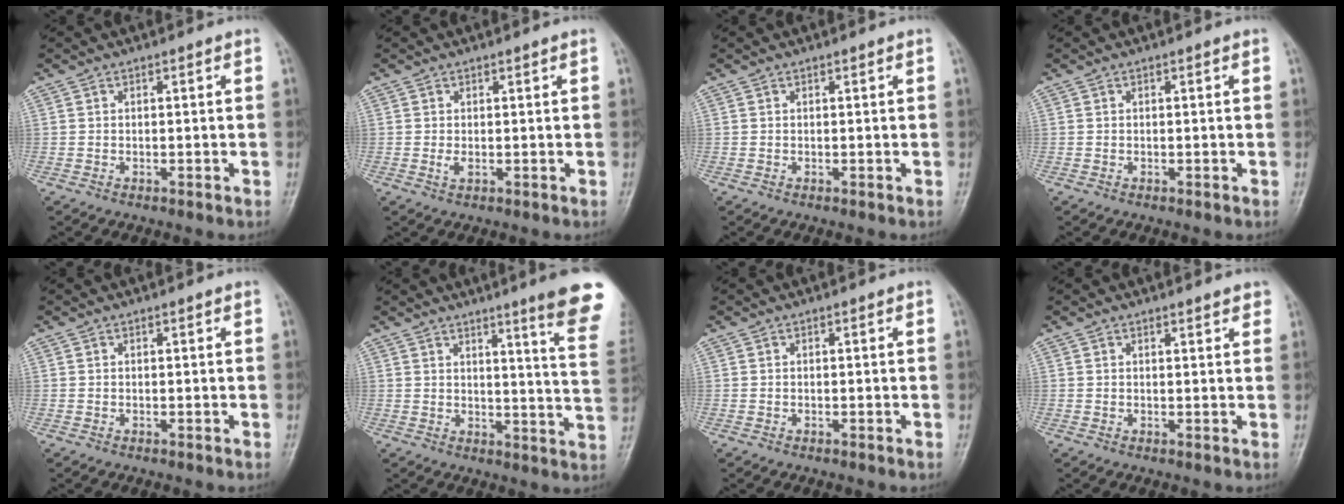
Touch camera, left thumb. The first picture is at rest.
{"total": 1.3, "force": [0.3, 0.6, 1.1], "torque": [-0.020, -0.002, 0.008]}
{"total": 0.0}
{"total": 0.0}
{"total": 0.0}
{"total": 14.7, "force": [10.1, 0.2, 10.7], "torque": [-0.116, -0.069, 0.112]}
{"total": 0.0}
{"total": 1.9, "force": [1.7, 0.5, 0.8], "torque": [-0.001, -0.005, 0.019]}